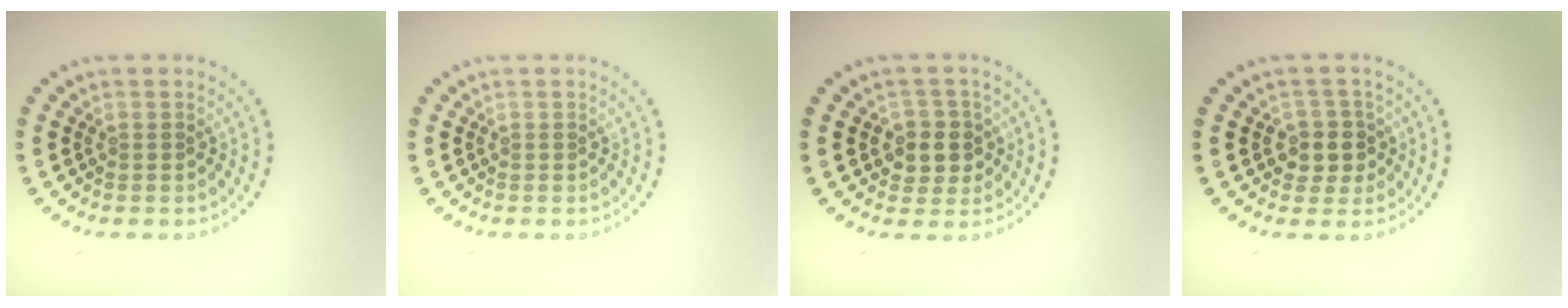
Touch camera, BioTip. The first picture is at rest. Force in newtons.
{"total": 0.0}
{"total": 2.8, "press": 2.7, "slide": 0.9}
{"total": 2.6, "press": 2.4, "slide": 1.1}